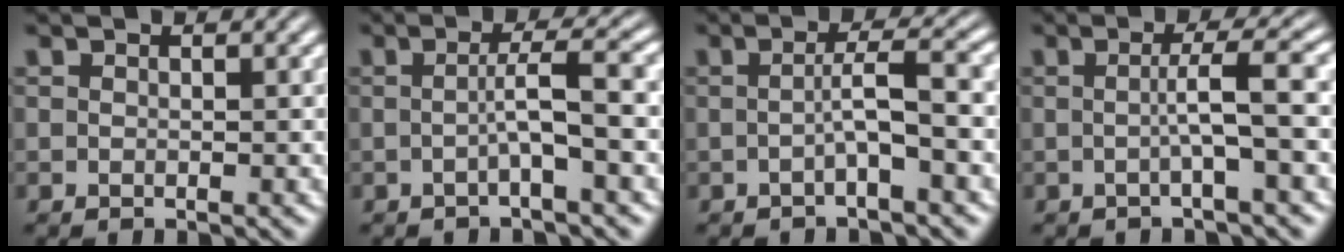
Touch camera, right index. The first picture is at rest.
{"total": 3.0, "force": [-0.7, -1.4, 2.5], "torque": [-0.029, 0.004, -0.011]}
{"total": 2.8, "force": [-0.9, -1.3, 2.3], "torque": [-0.025, 0.005, -0.014]}
{"total": 2.9, "force": [-0.5, -1.4, 2.5], "torque": [-0.029, 0.006, -0.007]}